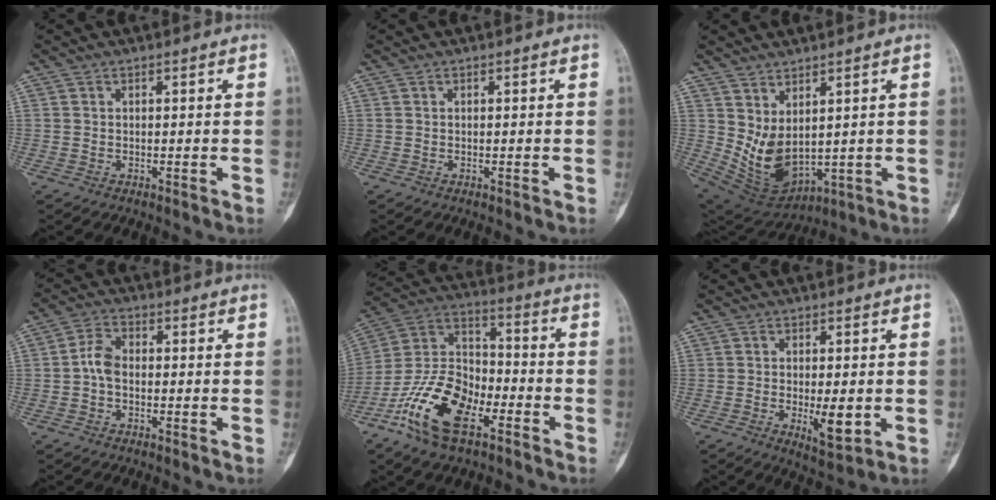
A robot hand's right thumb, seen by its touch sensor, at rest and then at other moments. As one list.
[{"total": 0.0}, {"total": 10.0, "force": [2.2, 5.6, 8.1], "torque": [-0.130, -0.031, 0.071]}, {"total": 4.3, "force": [-0.7, 2.7, 3.2], "torque": [-0.058, 0.014, -0.023]}, {"total": 17.5, "force": [-9.0, 8.8, 12.1], "torque": [-0.222, 0.057, -0.177]}, {"total": 6.7, "force": [-1.2, 2.7, 6.1], "torque": [-0.087, -0.013, -0.012]}]